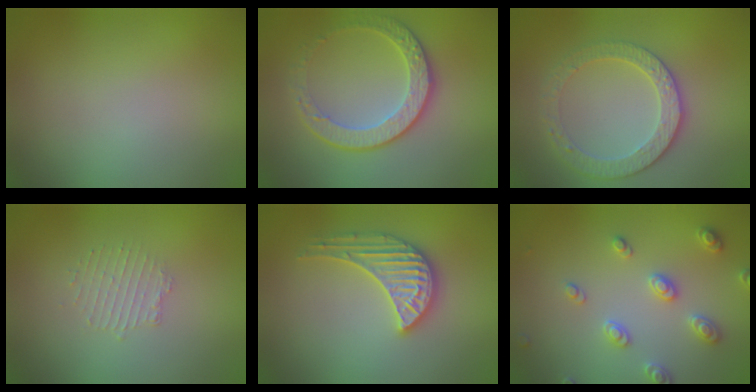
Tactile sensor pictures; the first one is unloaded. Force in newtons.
{"total": 3.9, "press": 3.5, "slide": 1.8}
{"total": 3.3, "press": 3.1, "slide": 1.2}
{"total": 1.3, "press": 0.7, "slide": 1.1}
{"total": 3.3, "press": 3.3, "slide": 0.4}
{"total": 2.7, "press": 2.7, "slide": 0.4}